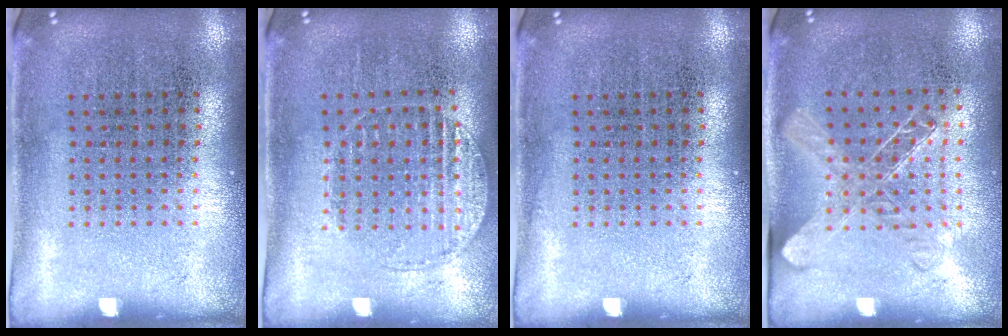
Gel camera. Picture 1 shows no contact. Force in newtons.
{"total": 1.1, "press": 1.1, "slide": 0.2}
{"total": 0.0}
{"total": 1.4, "press": 1.3, "slide": 0.6}